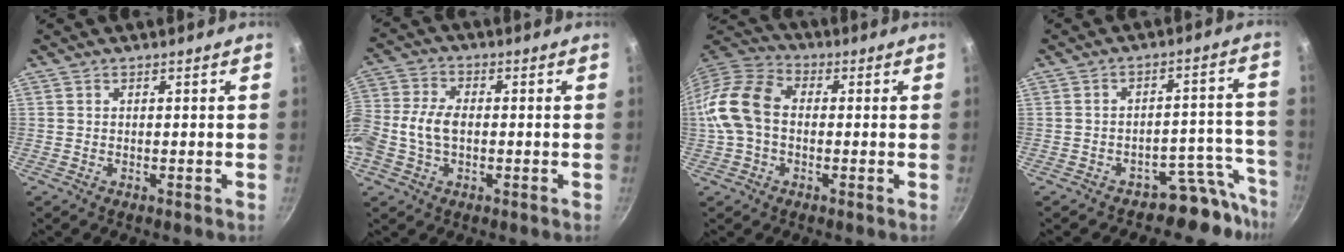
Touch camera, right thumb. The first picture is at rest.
{"total": 9.7, "force": [-1.2, 6.3, 7.2], "torque": [-0.149, 0.024, -0.036]}
{"total": 12.8, "force": [-0.4, 9.0, 9.1], "torque": [-0.160, 0.035, -0.026]}
{"total": 8.6, "force": [-7.4, 4.2, 1.3], "torque": [0.066, 0.096, -0.109]}